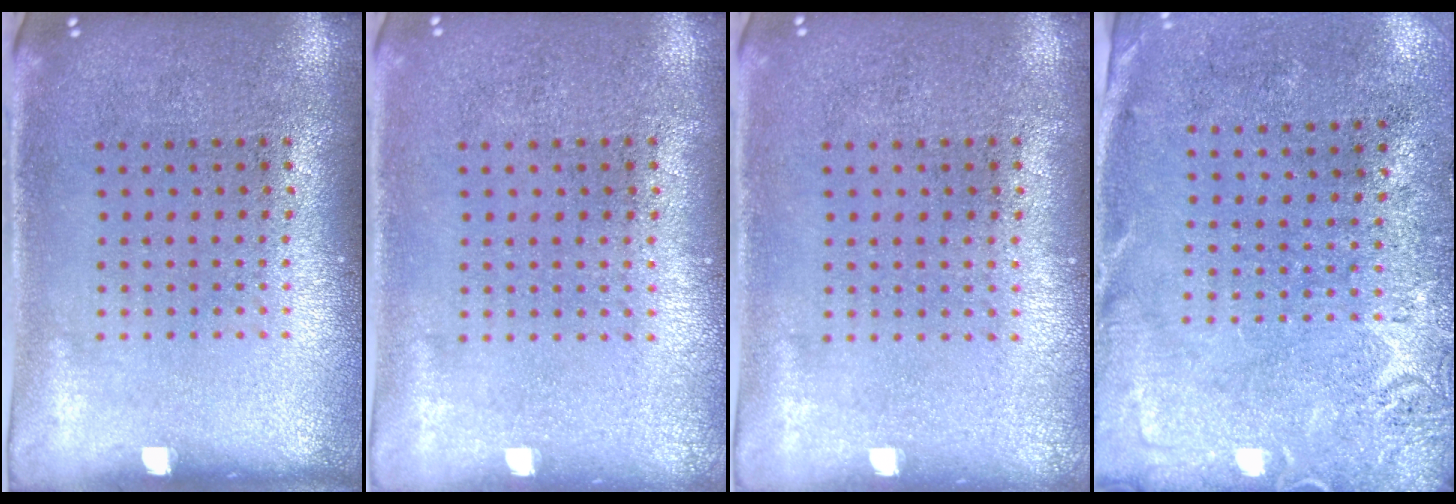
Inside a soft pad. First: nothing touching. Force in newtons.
{"total": 0.0}
{"total": 0.0}
{"total": 2.6, "press": 2.1, "slide": 1.6}